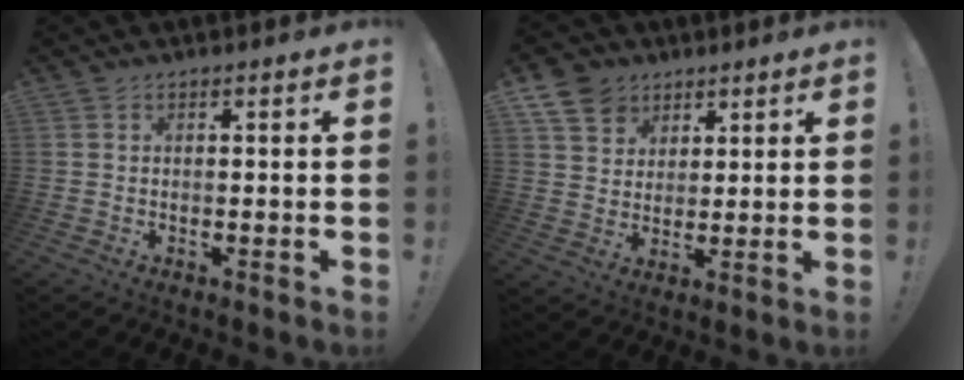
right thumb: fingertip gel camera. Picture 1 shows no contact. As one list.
[{"total": 9.3, "force": [5.9, 6.9, 2.3], "torque": [-0.038, -0.037, 0.117]}]